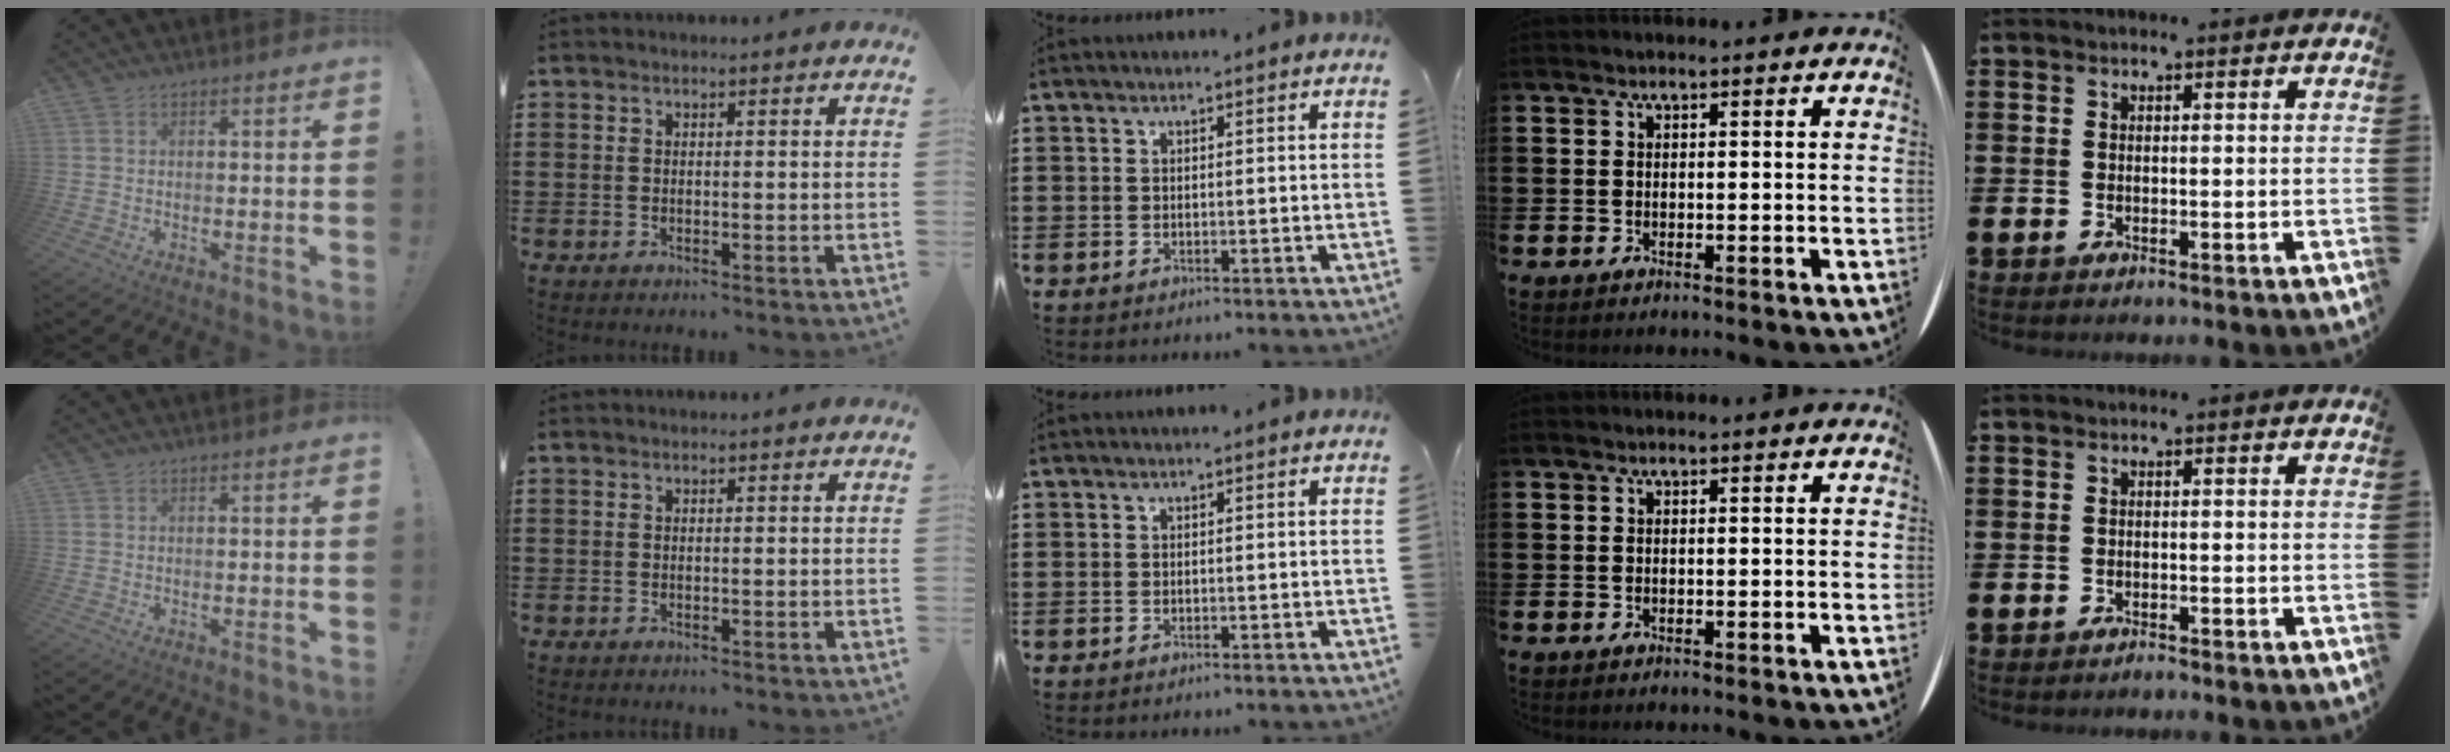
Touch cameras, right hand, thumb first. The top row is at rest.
{"little": {"total": 0.7, "force": [-0.7, 0.0, 0.1], "torque": [0.004, -0.007, -0.015]}}